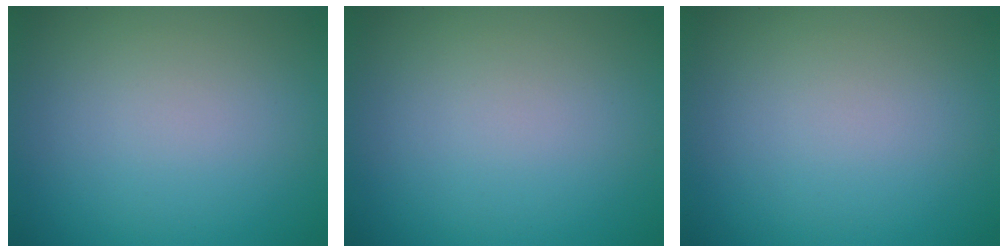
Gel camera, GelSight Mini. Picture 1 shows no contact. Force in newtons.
{"total": 0.0}
{"total": 0.0}